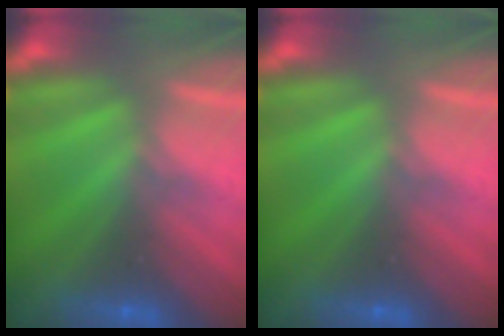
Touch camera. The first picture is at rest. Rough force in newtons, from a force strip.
{"total": 0.0}